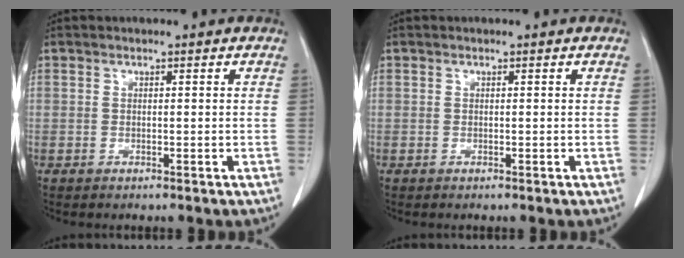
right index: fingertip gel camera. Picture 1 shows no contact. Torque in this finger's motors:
{"motor_torque": [0.00, 0.00, 0.01, 0.00]}